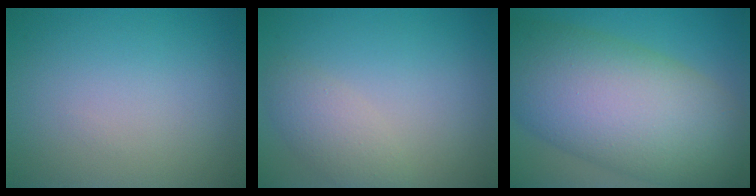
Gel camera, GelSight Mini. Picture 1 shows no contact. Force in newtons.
{"total": 2.4, "press": 2.4, "slide": 0.2}
{"total": 14.3, "press": 14.3, "slide": 0.5}